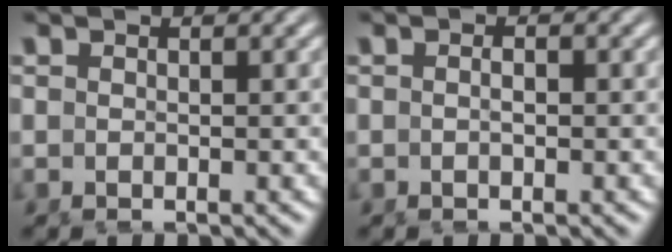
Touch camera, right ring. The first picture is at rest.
{"total": 0.9, "force": [-0.4, 0.1, 0.8], "torque": [-0.011, -0.002, -0.005]}